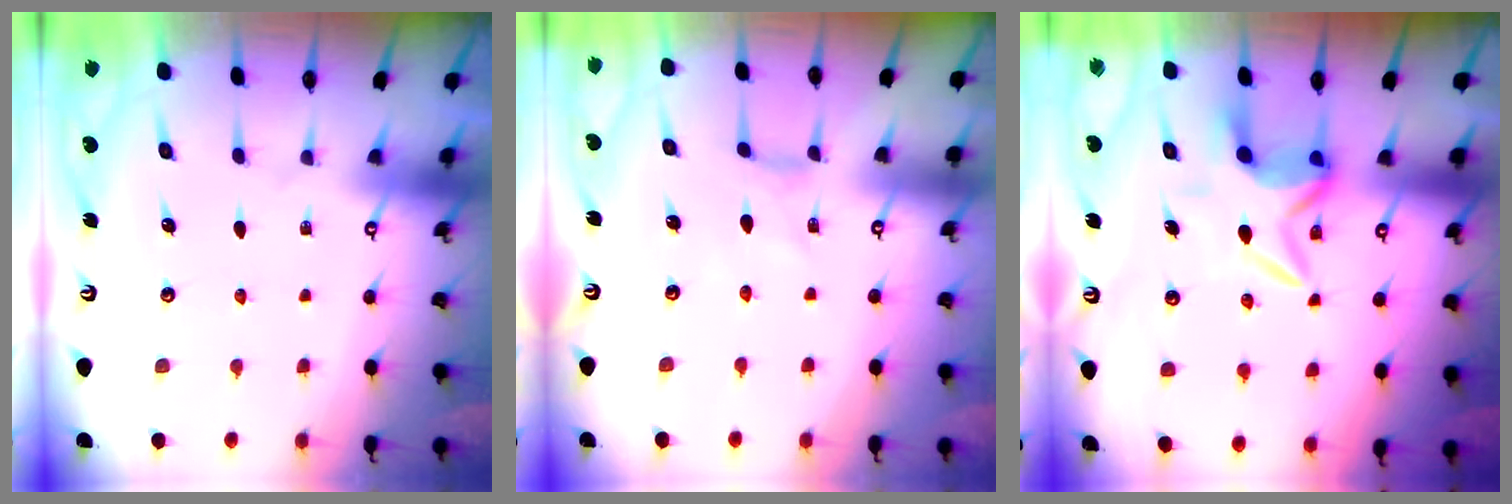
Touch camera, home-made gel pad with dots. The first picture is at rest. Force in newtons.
{"total": 0.6, "press": 0.6, "slide": 0.1}
{"total": 6.9, "press": 6.7, "slide": 1.3}